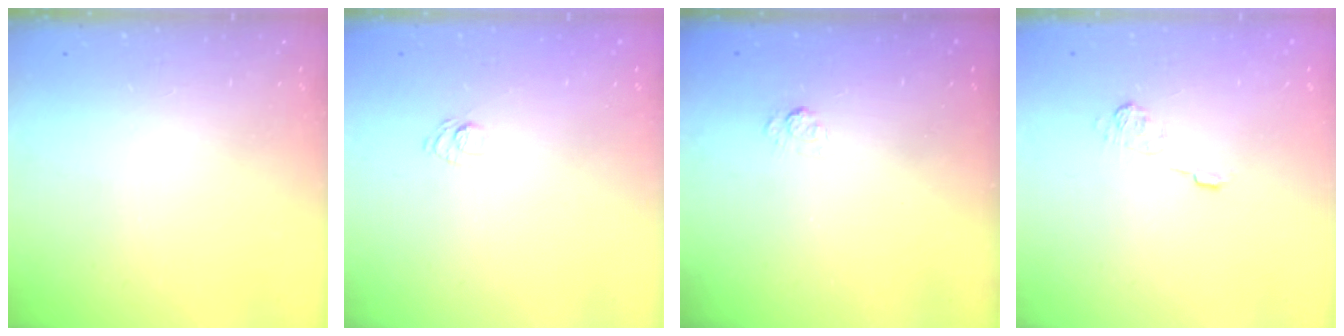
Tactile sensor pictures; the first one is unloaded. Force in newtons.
{"total": 6.6, "press": 6.5, "slide": 1.4}
{"total": 2.7, "press": 2.3, "slide": 1.5}
{"total": 9.1, "press": 9.0, "slide": 1.4}